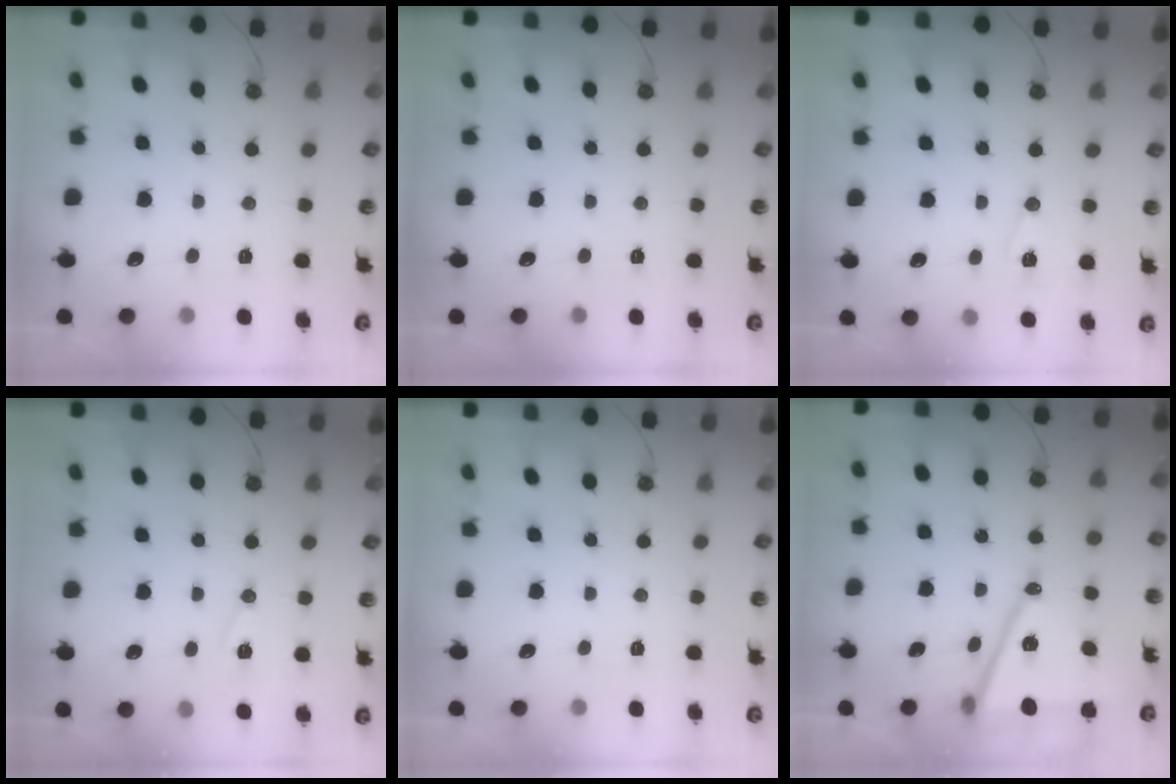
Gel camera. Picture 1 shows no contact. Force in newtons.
{"total": 0.0}
{"total": 7.7, "press": 7.7, "slide": 1.1}
{"total": 7.3, "press": 6.4, "slide": 3.5}
{"total": 0.0}
{"total": 14.3, "press": 13.8, "slide": 3.8}